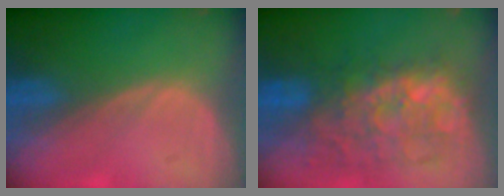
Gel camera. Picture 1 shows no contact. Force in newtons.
{"total": 10.3, "press": 9.8, "slide": 3.2}